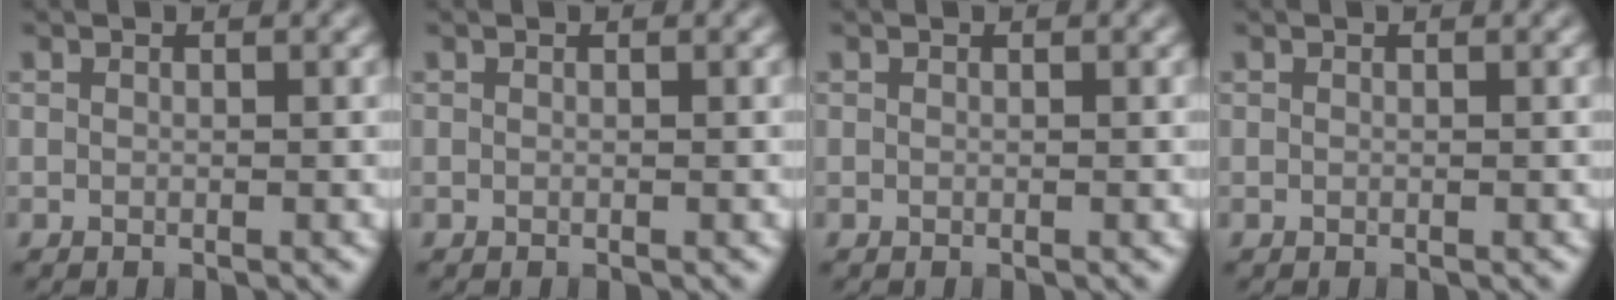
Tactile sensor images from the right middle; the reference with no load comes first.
{"total": 0.0}
{"total": 0.0}
{"total": 0.0}